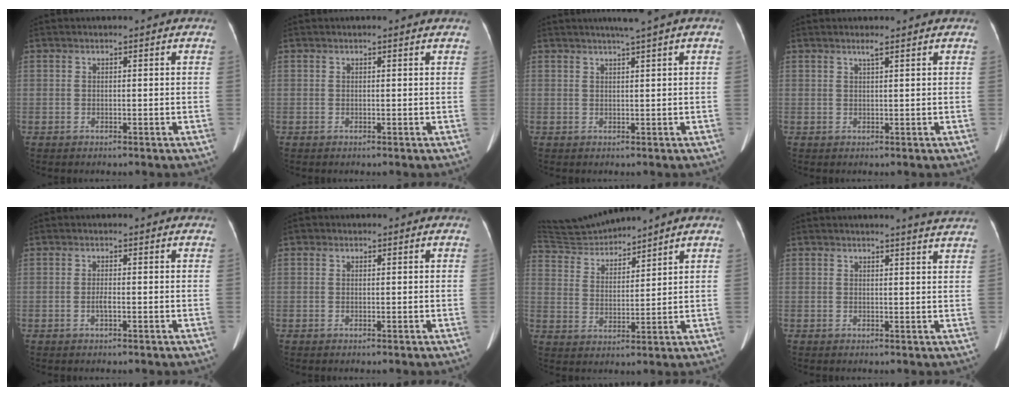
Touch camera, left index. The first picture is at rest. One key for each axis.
{"total": 1.3, "fx": 1.3, "fy": 0.3, "fz": 0.1, "tx": -0.011, "ty": 0.015, "tz": 0.011}
{"total": 2.7, "fx": 2.0, "fy": -0.7, "fz": 1.7, "tx": -0.027, "ty": 0.002, "tz": 0.036}
{"total": 1.4, "fx": 1.1, "fy": -0.3, "fz": 0.8, "tx": -0.018, "ty": 0.007, "tz": 0.022}
{"total": 0.9, "fx": -0.3, "fy": 0.0, "fz": 0.8, "tx": -0.016, "ty": 0.000, "tz": -0.007}
{"total": 0.6, "fx": 0.3, "fy": 0.6, "fz": 0.1, "tx": -0.002, "ty": 0.004, "tz": 0.003}
{"total": 8.2, "fx": 8.2, "fy": -0.6, "fz": 0.8, "tx": -0.032, "ty": 0.020, "tz": 0.171}
{"total": 5.2, "fx": 5.0, "fy": -0.5, "fz": 1.5, "tx": -0.021, "ty": -0.008, "tz": 0.037}